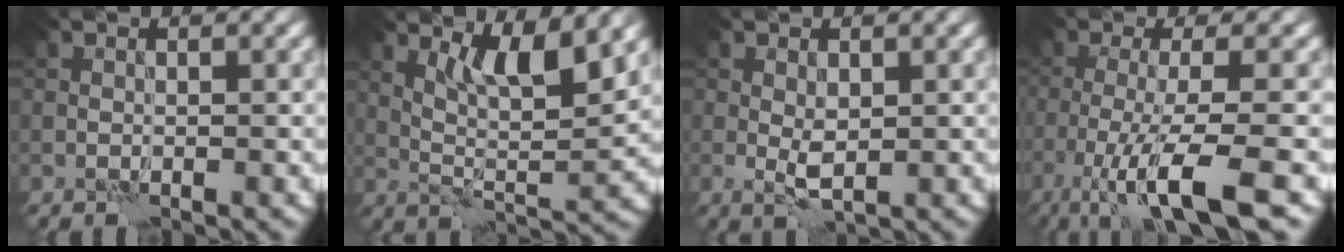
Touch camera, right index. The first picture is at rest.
{"total": 5.8, "force": [3.0, 1.5, 4.7], "torque": [-0.086, -0.009, 0.059]}
{"total": 2.0, "force": [0.1, 0.9, 1.8], "torque": [-0.036, -0.003, 0.002]}
{"total": 8.2, "force": [-4.3, 1.6, 6.8], "torque": [-0.105, -0.003, -0.087]}